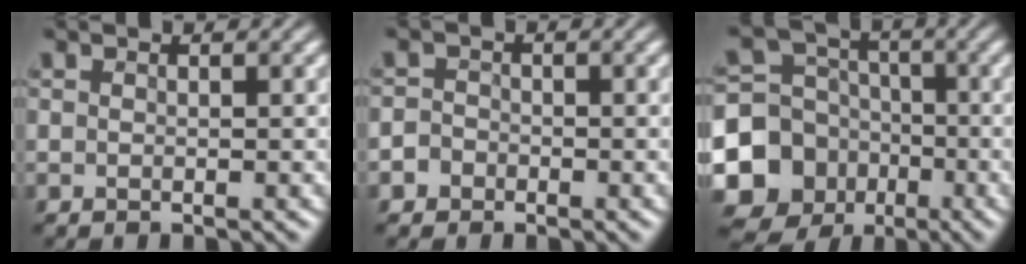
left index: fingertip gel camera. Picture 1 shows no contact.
{"total": 1.6, "force": [-0.9, 1.3, 0.3], "torque": [0.010, 0.002, -0.022]}
{"total": 12.7, "force": [-4.7, 11.3, 3.4], "torque": [-0.075, -0.041, -0.104]}